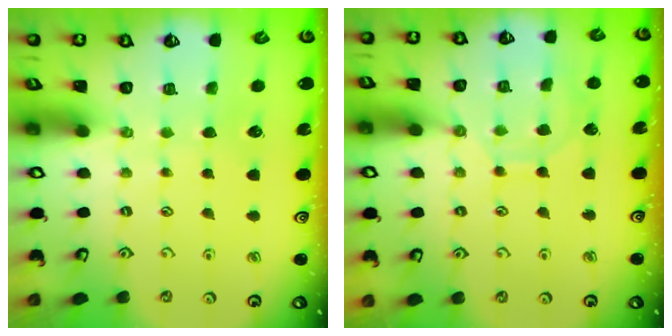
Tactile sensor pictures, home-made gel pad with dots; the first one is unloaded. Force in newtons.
{"total": 7.7, "press": 7.6, "slide": 0.7}